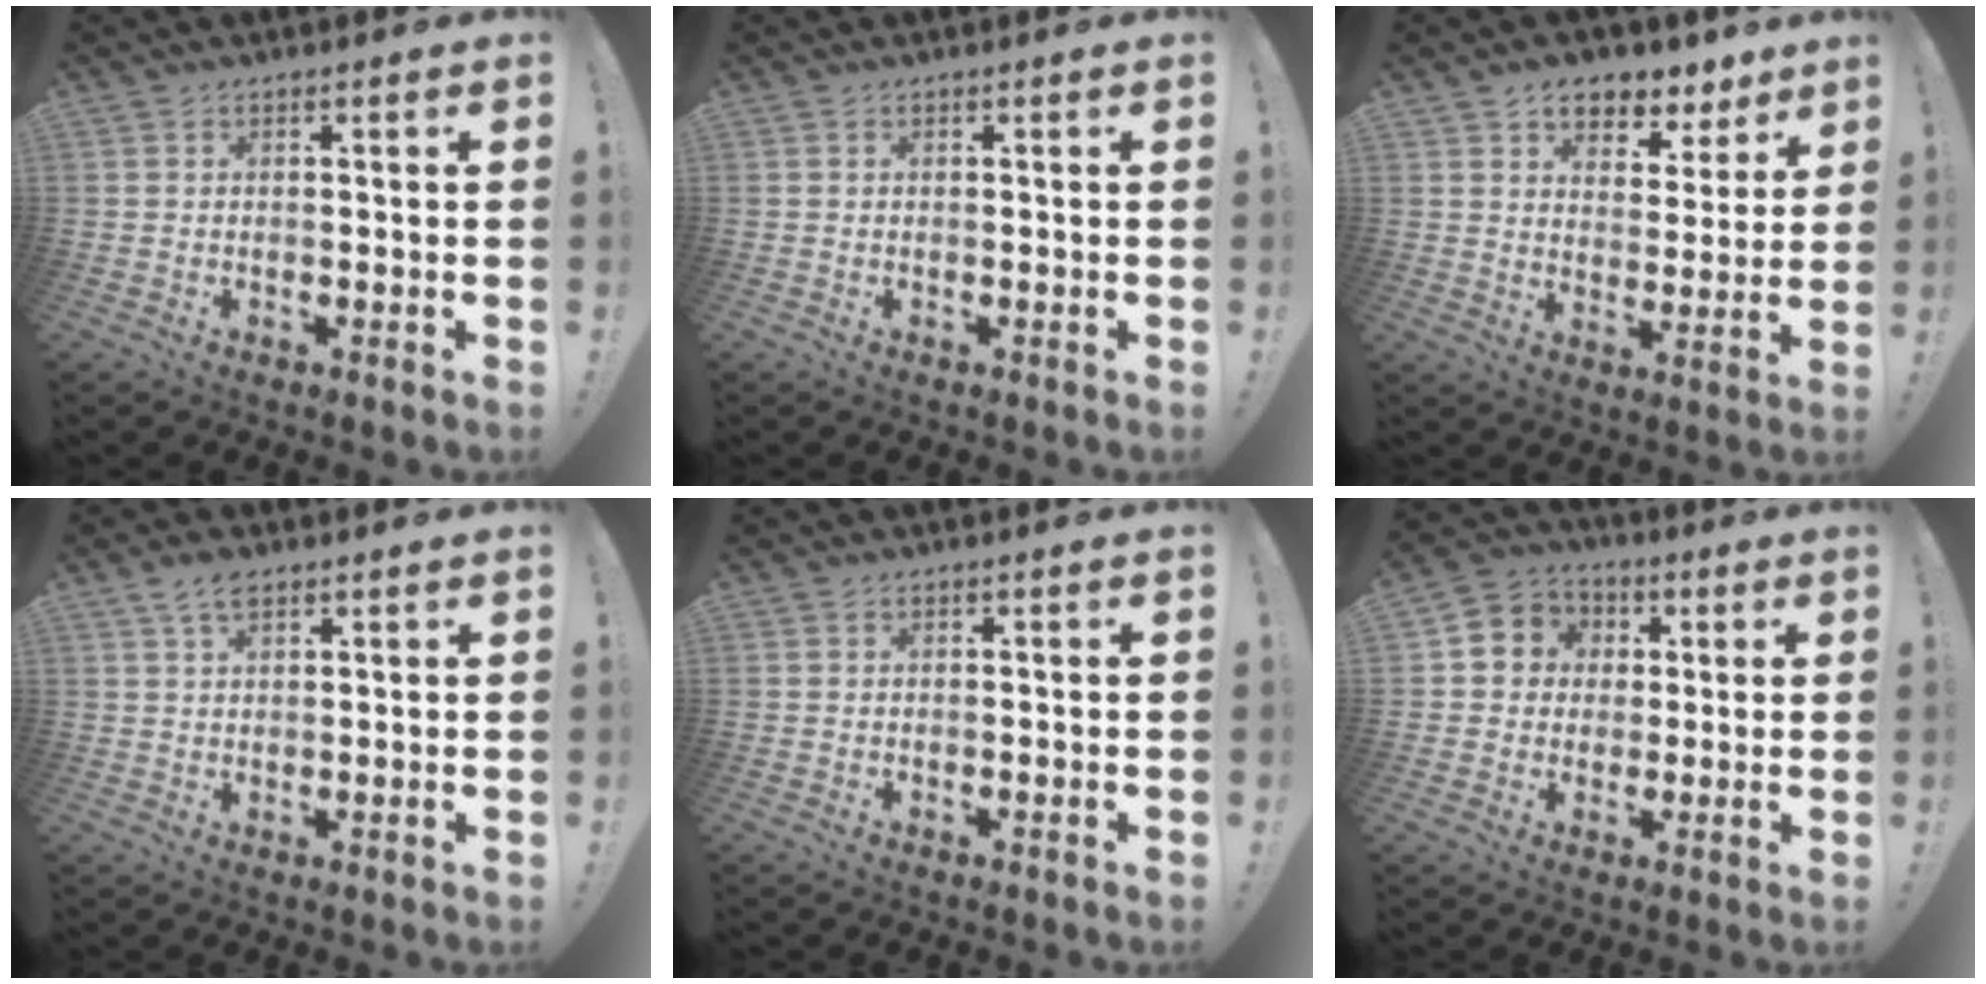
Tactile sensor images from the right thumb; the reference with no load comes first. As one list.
[{"total": 0.0}, {"total": 7.6, "force": [5.4, 4.8, 2.2], "torque": [-0.032, -0.039, 0.102]}, {"total": 4.4, "force": [2.7, 2.0, 2.7], "torque": [-0.050, -0.008, 0.050]}, {"total": 0.0}, {"total": 7.7, "force": [-0.1, 7.4, 2.0], "torque": [-0.029, 0.015, 0.004]}]